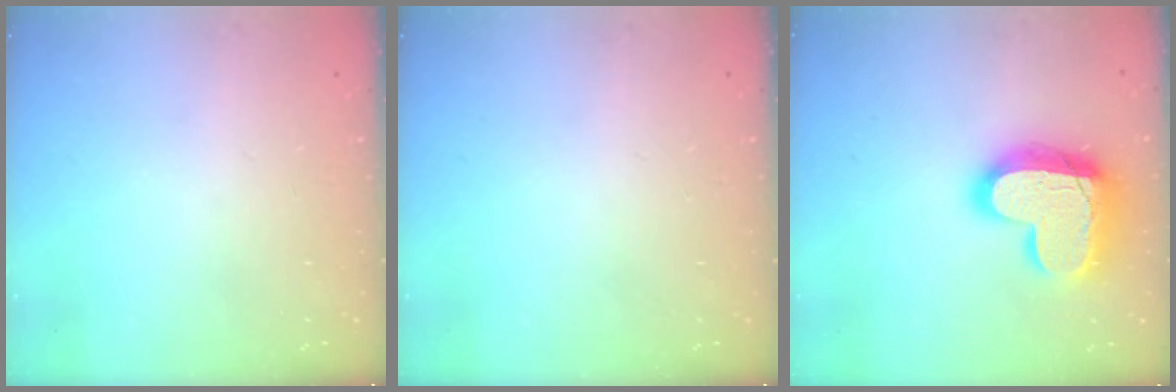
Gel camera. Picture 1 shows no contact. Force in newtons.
{"total": 0.0}
{"total": 19.3, "press": 19.2, "slide": 1.6}